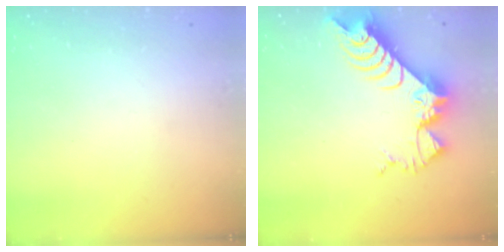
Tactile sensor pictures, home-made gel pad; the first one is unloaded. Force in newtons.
{"total": 10.6, "press": 10.6, "slide": 0.9}